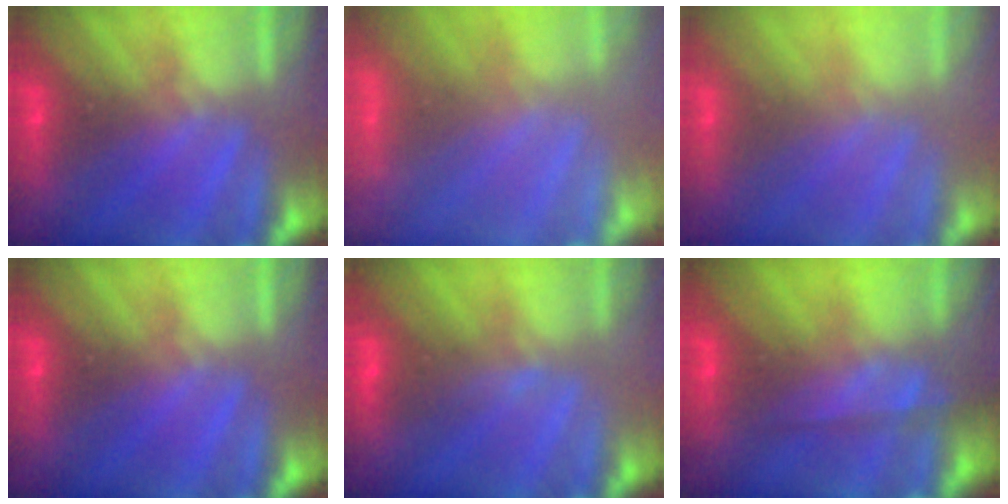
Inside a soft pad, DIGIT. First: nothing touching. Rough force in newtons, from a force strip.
{"total": 7.8}
{"total": 2.9}
{"total": 0.0}
{"total": 5.0}
{"total": 6.9}